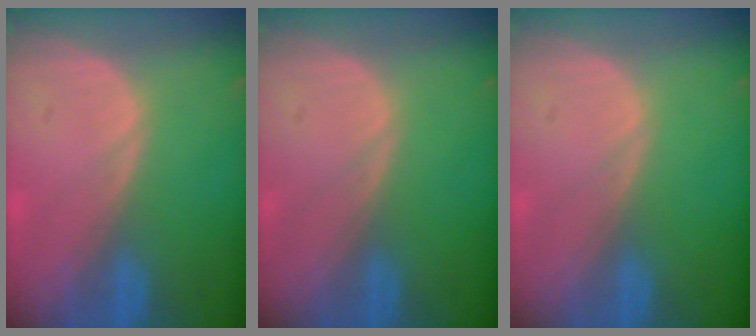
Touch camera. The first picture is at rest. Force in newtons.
{"total": 0.0}
{"total": 0.0}